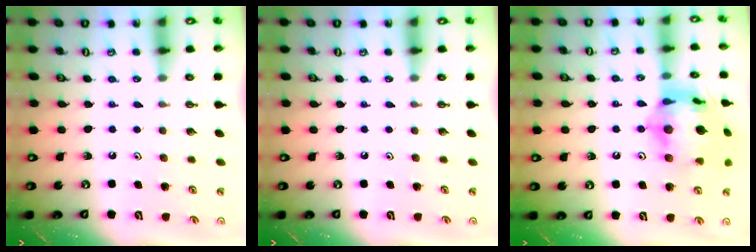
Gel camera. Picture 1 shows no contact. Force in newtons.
{"total": 0.0}
{"total": 20.2, "press": 20.1, "slide": 2.3}